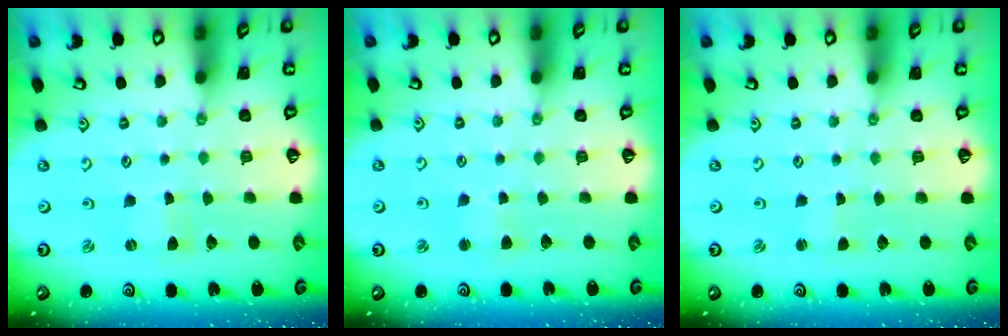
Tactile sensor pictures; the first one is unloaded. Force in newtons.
{"total": 2.0, "press": 1.9, "slide": 0.6}
{"total": 0.0}